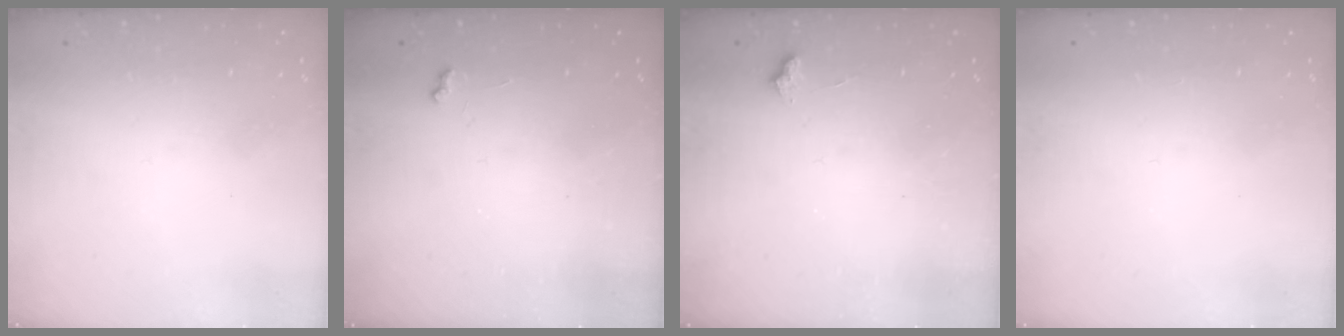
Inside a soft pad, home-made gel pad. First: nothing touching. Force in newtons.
{"total": 3.1, "press": 3.0, "slide": 0.4}
{"total": 4.5, "press": 4.4, "slide": 0.6}
{"total": 0.0}